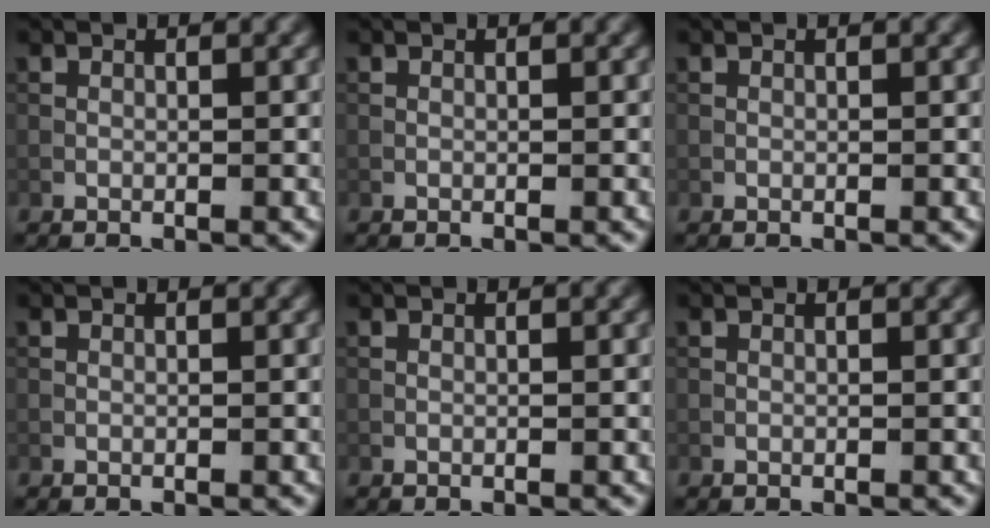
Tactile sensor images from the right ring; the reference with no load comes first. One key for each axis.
{"total": 0.0}
{"total": 0.0}
{"total": 0.0}
{"total": 0.0}
{"total": 0.0}